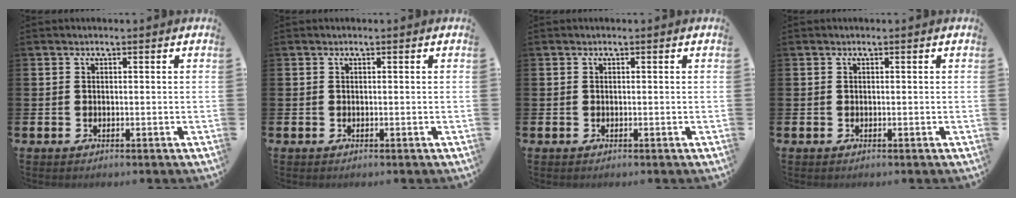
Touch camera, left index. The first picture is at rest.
{"total": 0.0}
{"total": 0.0}
{"total": 0.0}